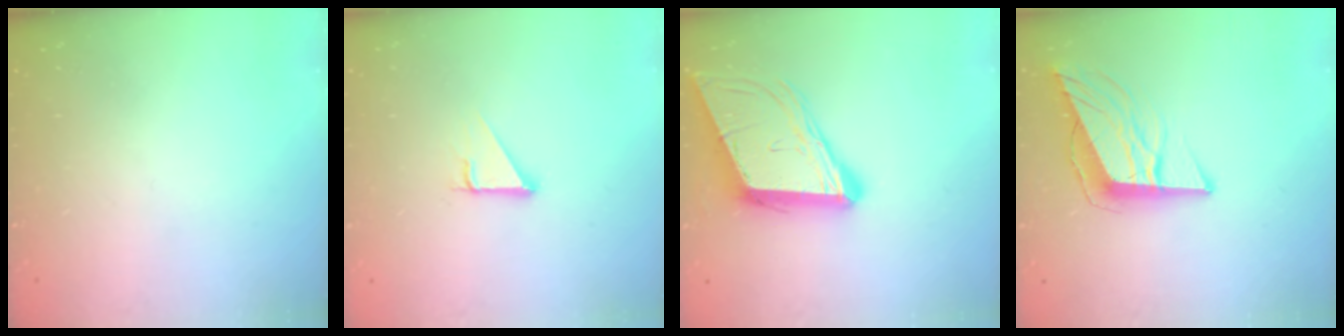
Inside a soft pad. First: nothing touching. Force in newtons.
{"total": 2.7, "press": 2.7, "slide": 0.0}
{"total": 12.8, "press": 12.3, "slide": 3.6}
{"total": 11.4, "press": 10.8, "slide": 3.6}